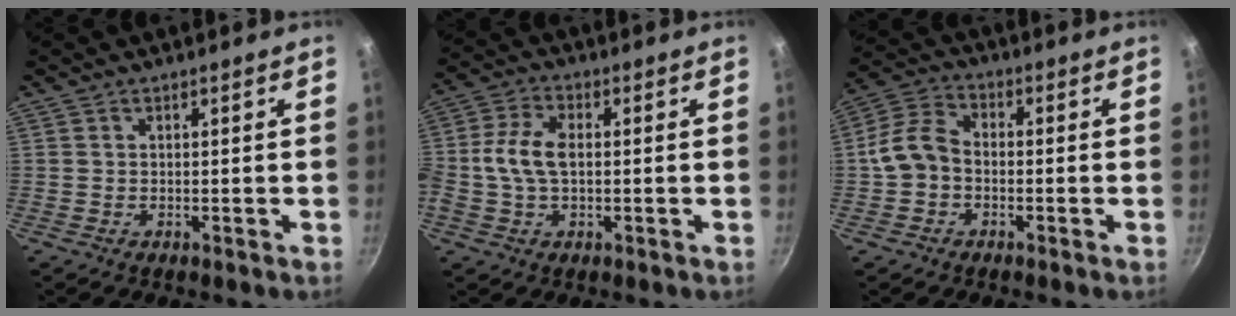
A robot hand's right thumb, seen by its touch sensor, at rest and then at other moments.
{"total": 8.0, "force": [0.0, 4.6, 6.5], "torque": [-0.143, 0.017, -0.005]}
{"total": 7.7, "force": [-1.2, 5.7, 4.9], "torque": [-0.090, 0.028, -0.036]}